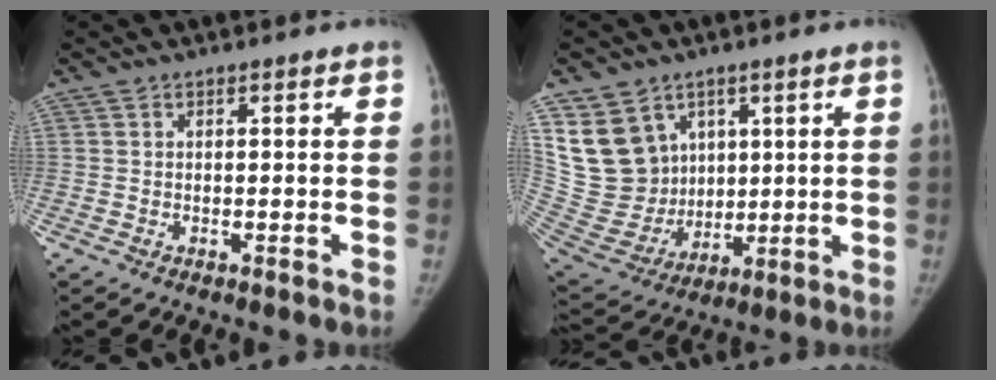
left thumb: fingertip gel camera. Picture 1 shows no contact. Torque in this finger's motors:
{"motor_torque": [0.56, 0.56, 1.56, -1.21, 0.14]}